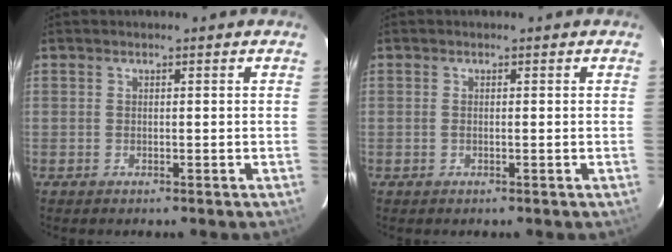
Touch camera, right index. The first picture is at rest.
{"total": 0.6, "force": [0.0, 0.1, 0.6], "torque": [-0.015, -0.001, 0.000]}